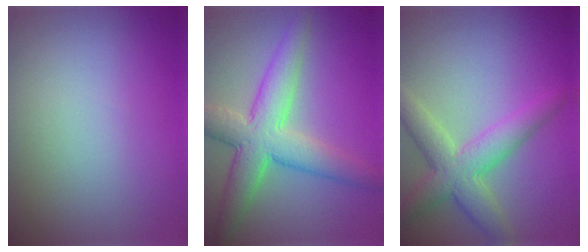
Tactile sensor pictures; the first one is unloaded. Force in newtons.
{"total": 7.0, "press": 7.0, "slide": 0.2}
{"total": 5.1, "press": 5.1, "slide": 0.3}